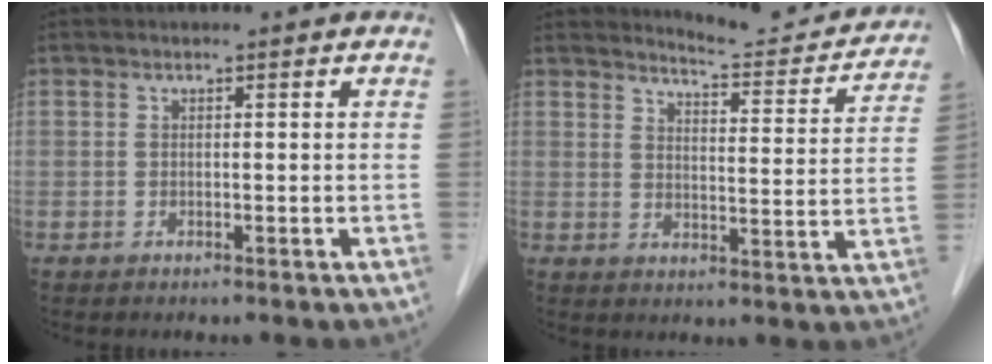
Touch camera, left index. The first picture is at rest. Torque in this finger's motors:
{"motor_torque": [-0.56, -0.58, 0.04, 0.01]}